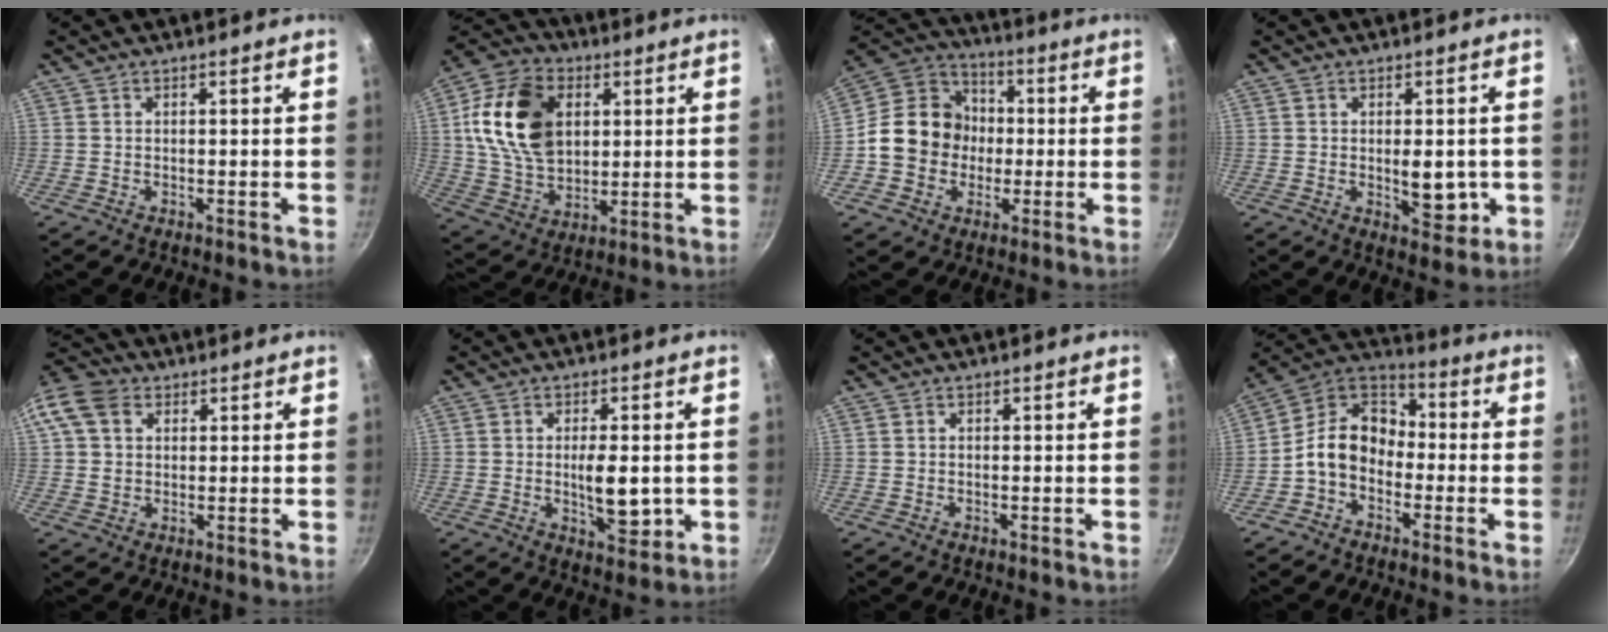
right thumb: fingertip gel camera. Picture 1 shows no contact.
{"total": 19.2, "force": [4.3, 13.3, 13.3], "torque": [-0.224, -0.004, 0.076]}
{"total": 14.8, "force": [-1.4, 13.0, 6.9], "torque": [-0.083, 0.035, -0.039]}
{"total": 6.8, "force": [-0.7, 3.5, 5.9], "torque": [-0.064, -0.012, -0.004]}
{"total": 11.6, "force": [3.6, 9.0, 6.4], "torque": [-0.131, 0.015, 0.054]}
{"total": 7.8, "force": [-0.5, 3.3, 7.1], "torque": [-0.100, -0.009, -0.001]}
{"total": 0.0}
{"total": 11.8, "force": [-2.9, 8.8, 7.3], "torque": [-0.097, 0.052, -0.082]}